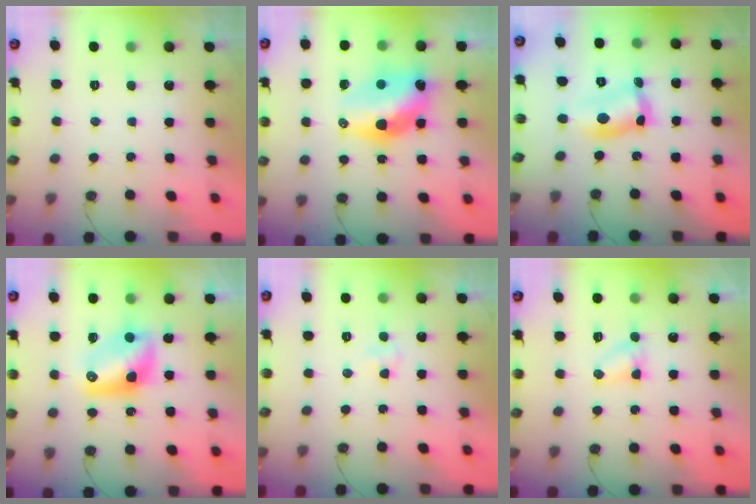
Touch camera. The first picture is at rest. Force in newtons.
{"total": 13.2, "press": 13.1, "slide": 1.5}
{"total": 8.1, "press": 8.1, "slide": 0.6}
{"total": 9.1, "press": 9.0, "slide": 0.8}
{"total": 3.6, "press": 2.7, "slide": 2.3}
{"total": 3.6, "press": 3.6, "slide": 0.4}